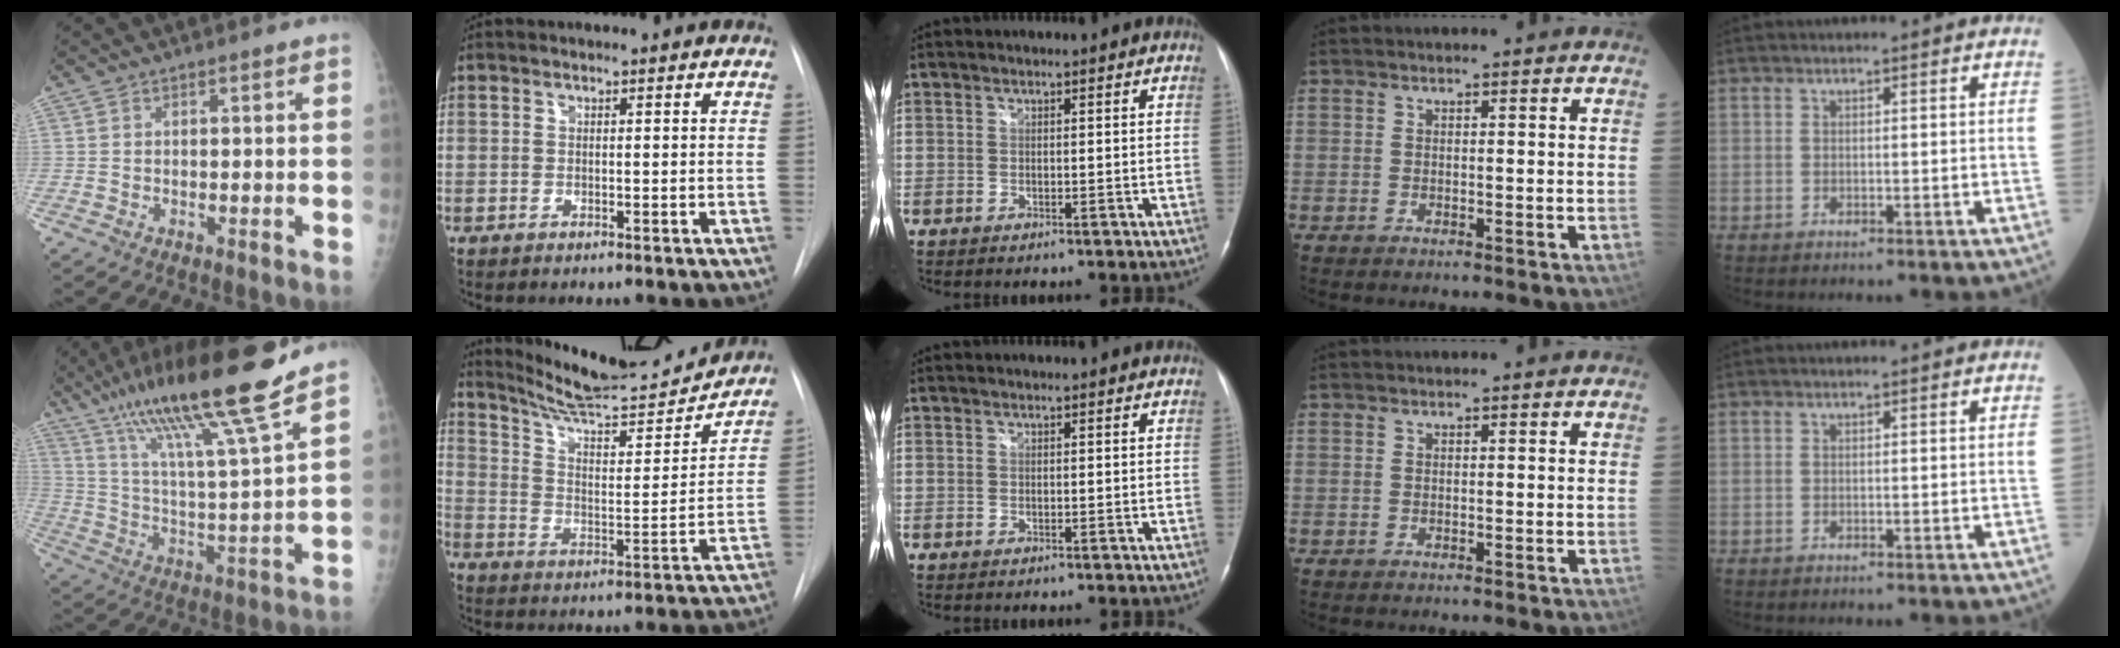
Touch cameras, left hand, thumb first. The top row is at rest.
{"thumb": {"total": 20.1, "force": [14.9, 0.2, 13.5], "torque": [-0.216, -0.061, 0.260]}, "index": {"total": 19.3, "force": [18.3, 1.5, 6.1], "torque": [-0.099, -0.030, 0.271]}}